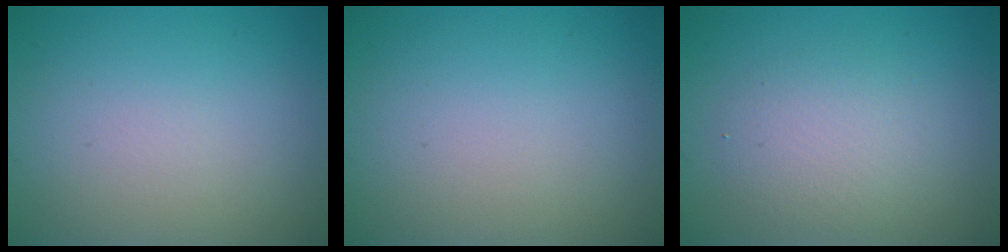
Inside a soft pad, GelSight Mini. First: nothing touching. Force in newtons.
{"total": 0.0}
{"total": 2.9, "press": 2.9, "slide": 0.4}